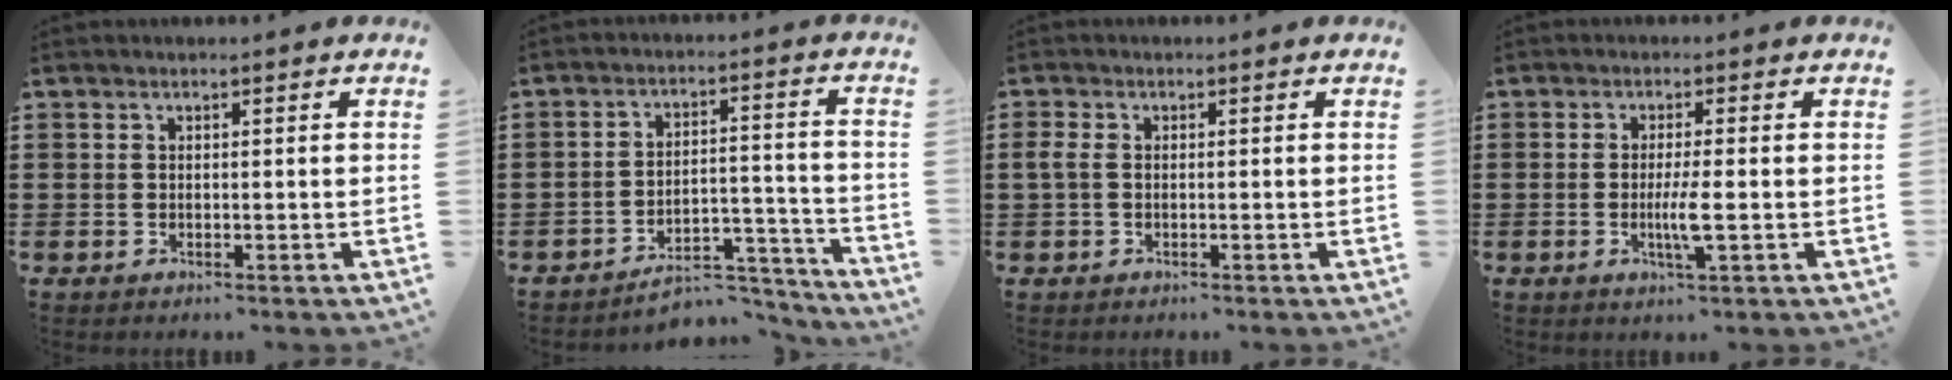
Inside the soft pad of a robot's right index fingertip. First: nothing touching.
{"total": 6.8, "force": [-6.2, 1.9, 2.2], "torque": [-0.027, 0.021, -0.116]}
{"total": 2.3, "force": [-0.6, 0.9, 2.0], "torque": [-0.044, -0.001, -0.014]}
{"total": 3.8, "force": [-0.7, 0.1, 3.8], "torque": [-0.074, -0.009, -0.017]}